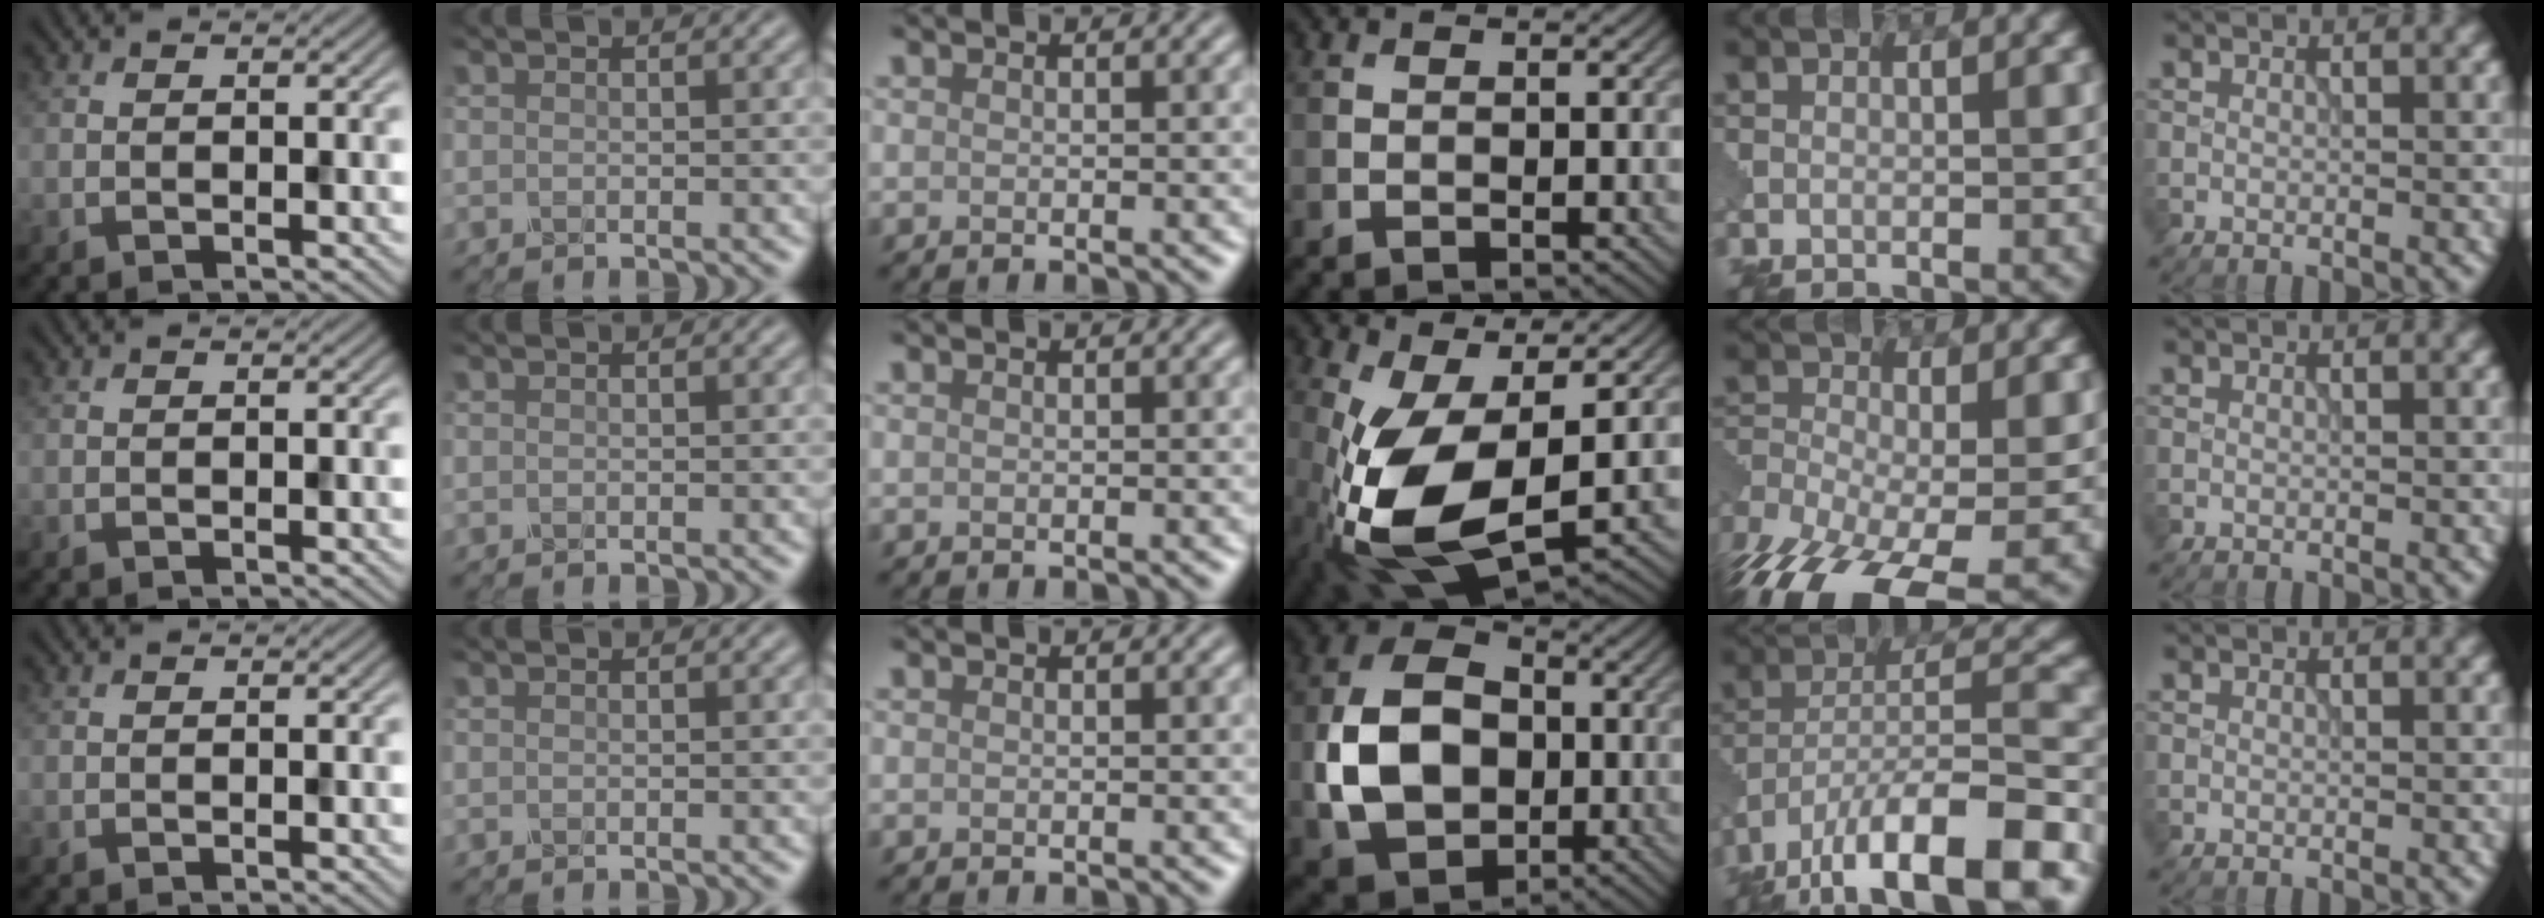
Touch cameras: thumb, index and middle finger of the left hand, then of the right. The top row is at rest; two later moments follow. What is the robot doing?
{"motion": "wrap", "object": "tissue paper"}